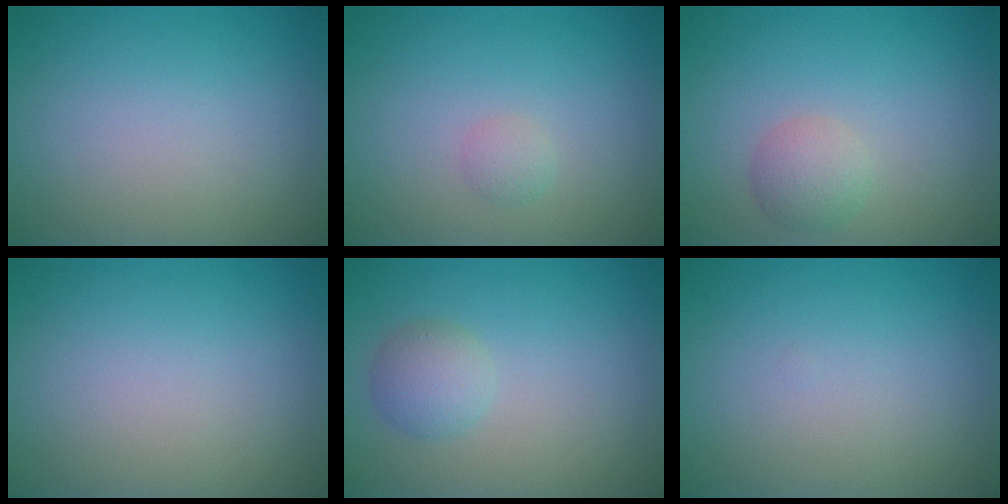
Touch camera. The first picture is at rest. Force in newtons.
{"total": 0.9, "press": 0.9, "slide": 0.1}
{"total": 2.2, "press": 2.2, "slide": 0.1}
{"total": 0.0}
{"total": 2.2, "press": 2.2, "slide": 0.2}
{"total": 0.0}